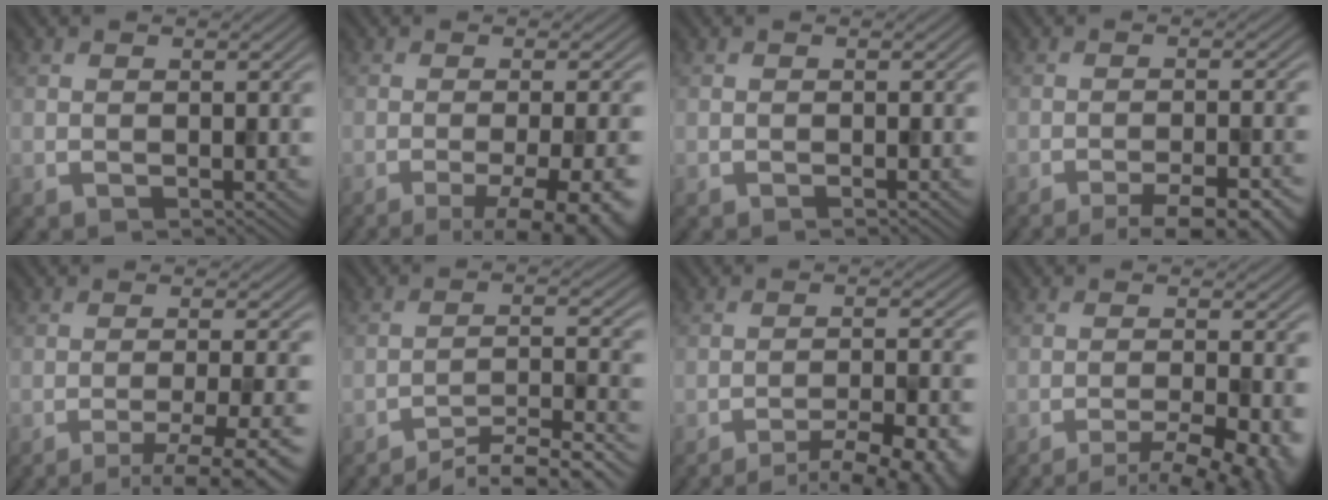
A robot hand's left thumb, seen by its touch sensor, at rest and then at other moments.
{"total": 11.8, "force": [-5.9, 3.2, 9.7], "torque": [-0.108, 0.001, -0.069]}
{"total": 0.6, "force": [-0.4, 0.0, 0.4], "torque": [-0.005, 0.001, -0.009]}
{"total": 8.3, "force": [-6.2, 1.8, 5.3], "torque": [-0.072, 0.005, -0.073]}
{"total": 8.9, "force": [-5.9, 1.3, 6.5], "torque": [-0.095, 0.001, -0.078]}
{"total": 7.9, "force": [-6.8, 1.0, 4.0], "torque": [-0.069, 0.014, -0.115]}
{"total": 12.0, "force": [-9.5, 2.7, 6.9], "torque": [-0.091, 0.002, -0.115]}
{"total": 8.7, "force": [-6.2, 1.7, 5.9], "torque": [-0.089, -0.007, -0.078]}